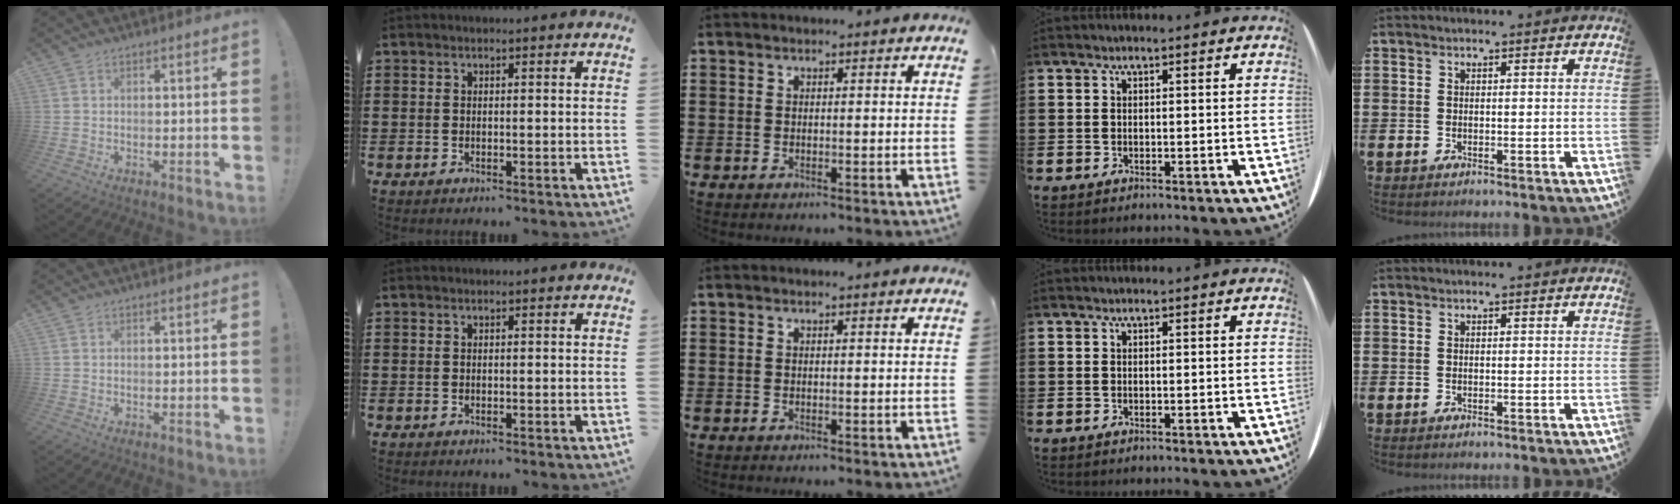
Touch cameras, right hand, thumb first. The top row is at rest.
{}